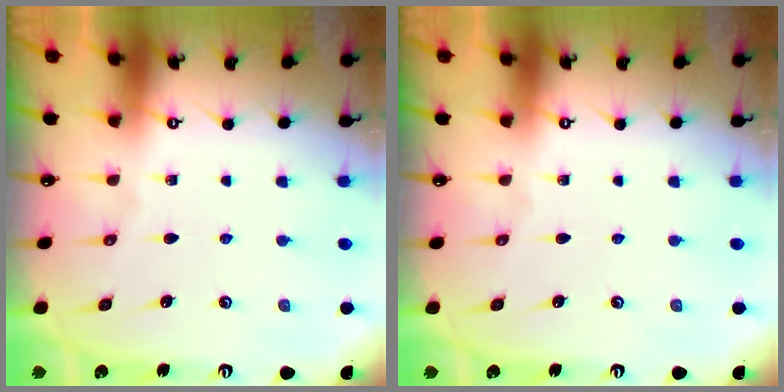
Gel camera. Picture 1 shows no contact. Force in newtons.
{"total": 0.0}